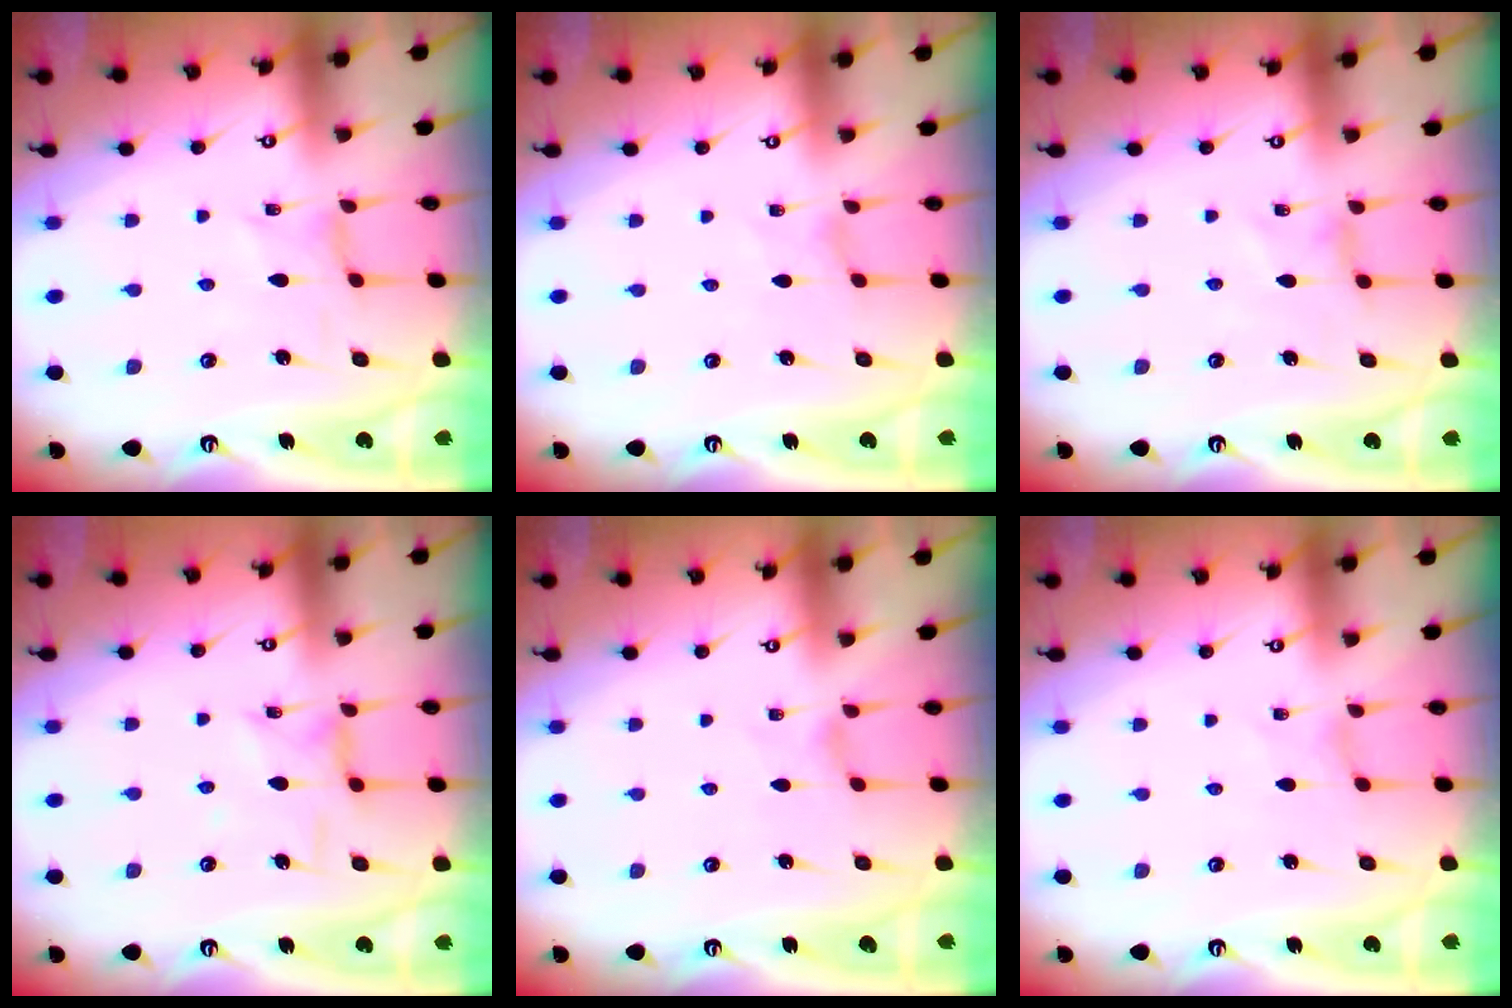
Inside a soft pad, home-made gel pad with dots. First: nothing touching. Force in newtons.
{"total": 0.0}
{"total": 1.5, "press": 1.5, "slide": 0.3}
{"total": 3.7, "press": 3.6, "slide": 0.3}
{"total": 0.0}
{"total": 0.0}